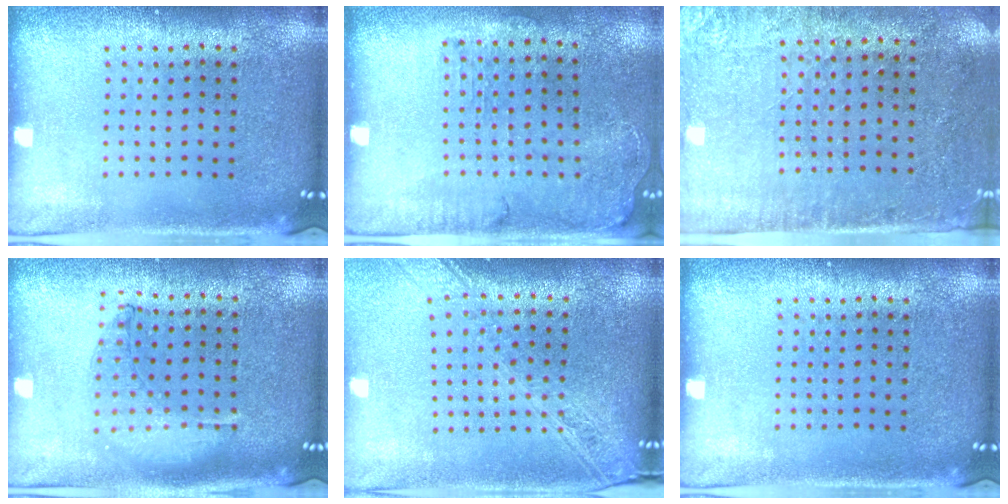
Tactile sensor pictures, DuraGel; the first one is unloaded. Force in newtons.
{"total": 1.3, "press": 1.2, "slide": 0.6}
{"total": 2.8, "press": 2.3, "slide": 1.6}
{"total": 0.9, "press": 0.9, "slide": 0.2}
{"total": 2.3, "press": 1.9, "slide": 1.3}
{"total": 0.0}